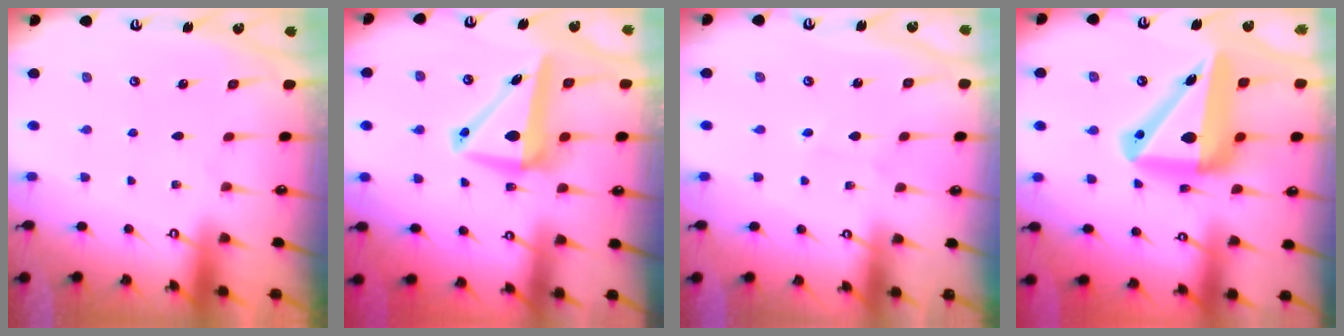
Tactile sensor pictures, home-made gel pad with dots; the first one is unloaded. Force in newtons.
{"total": 8.3, "press": 8.1, "slide": 1.9}
{"total": 1.6, "press": 1.6, "slide": 0.1}
{"total": 19.0, "press": 18.7, "slide": 3.8}